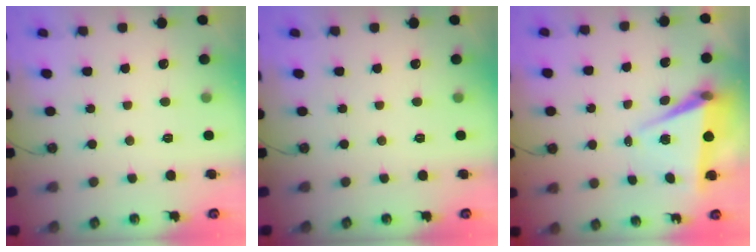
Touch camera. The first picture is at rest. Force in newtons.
{"total": 0.0}
{"total": 7.1, "press": 5.7, "slide": 4.3}